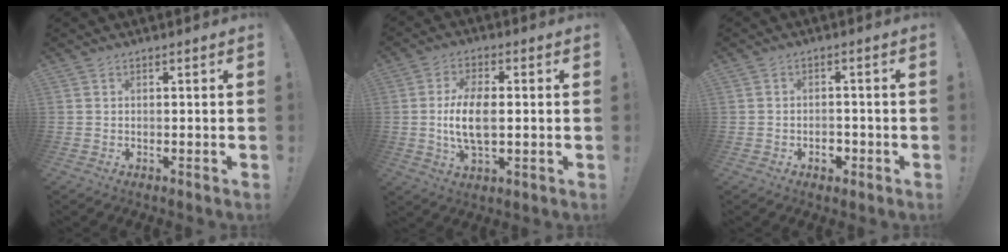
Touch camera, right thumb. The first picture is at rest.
{"total": 10.6, "force": [-0.2, 5.1, 9.2], "torque": [-0.170, -0.008, -0.007]}
{"total": 3.3, "force": [-1.7, 2.2, 1.7], "torque": [-0.017, 0.002, -0.030]}